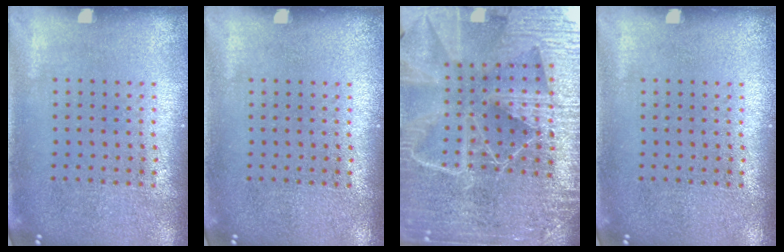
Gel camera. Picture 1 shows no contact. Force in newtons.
{"total": 0.0}
{"total": 6.5, "press": 5.5, "slide": 3.3}
{"total": 0.0}